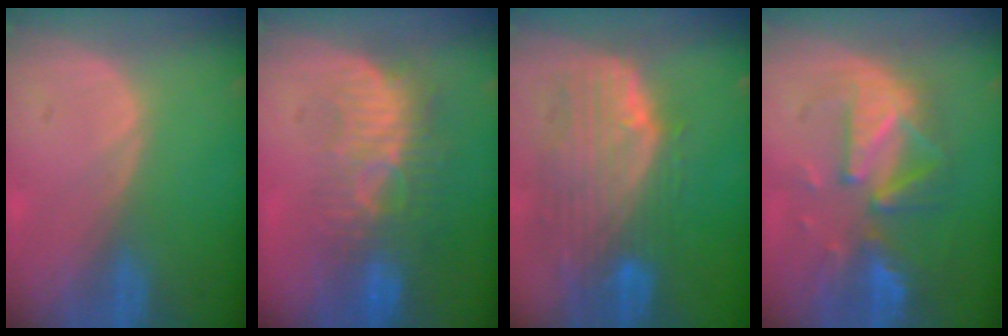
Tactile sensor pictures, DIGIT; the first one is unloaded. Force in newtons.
{"total": 9.0, "press": 8.2, "slide": 3.8}
{"total": 10.3, "press": 9.0, "slide": 5.1}
{"total": 9.7, "press": 8.8, "slide": 4.0}